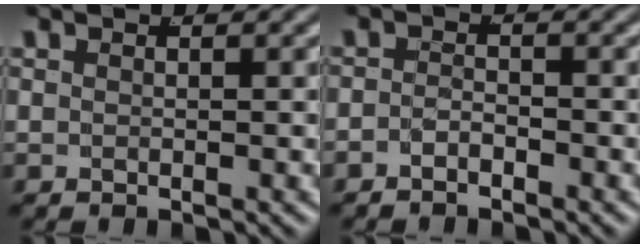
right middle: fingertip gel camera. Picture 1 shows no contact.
{"total": 1.8, "force": [-1.6, 0.7, 0.3], "torque": [-0.009, -0.009, -0.027]}